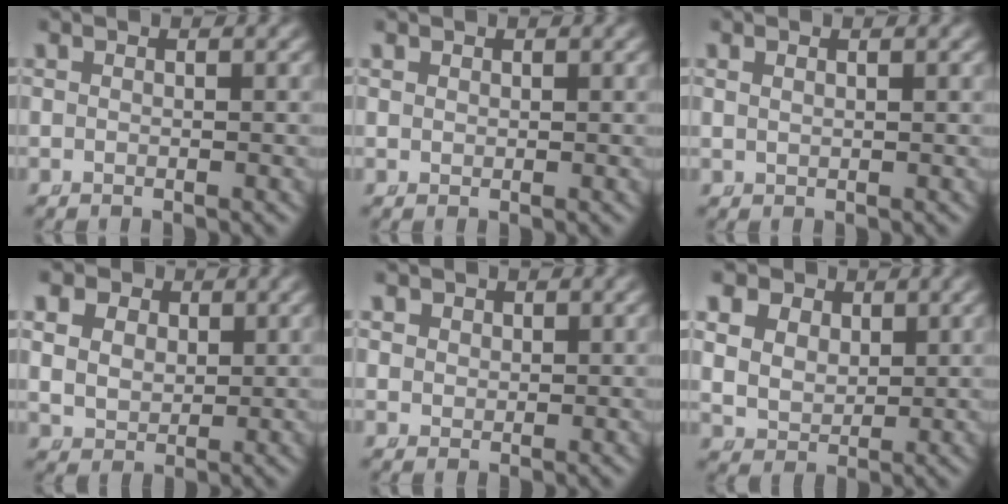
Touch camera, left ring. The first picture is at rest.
{"total": 0.6, "force": [0.5, 0.4, 0.1], "torque": [-0.005, -0.007, 0.016]}
{"total": 0.6, "force": [0.5, -0.1, 0.3], "torque": [-0.005, -0.004, 0.016]}
{"total": 5.9, "force": [1.6, 5.0, 2.7], "torque": [-0.066, -0.014, 0.034]}
{"total": 2.1, "force": [1.2, 1.6, 0.6], "torque": [-0.022, -0.010, 0.032]}
{"total": 7.3, "force": [2.1, 6.2, 3.2], "torque": [-0.082, -0.020, 0.040]}